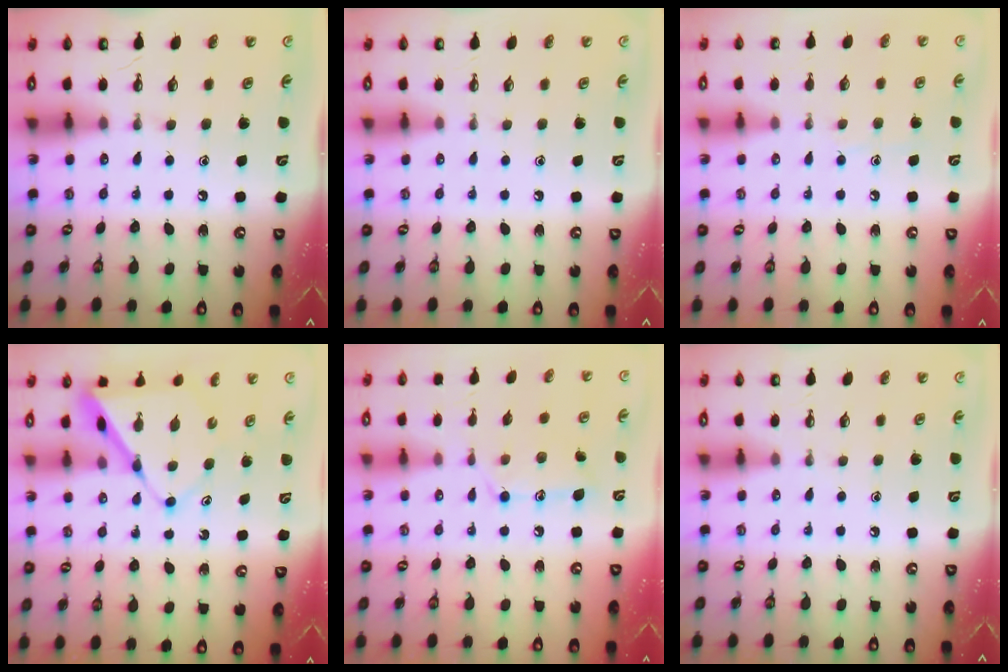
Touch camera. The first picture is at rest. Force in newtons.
{"total": 0.0}
{"total": 5.7, "press": 5.6, "slide": 0.7}
{"total": 9.4, "press": 9.3, "slide": 0.7}
{"total": 11.7, "press": 11.7, "slide": 0.1}
{"total": 0.0}